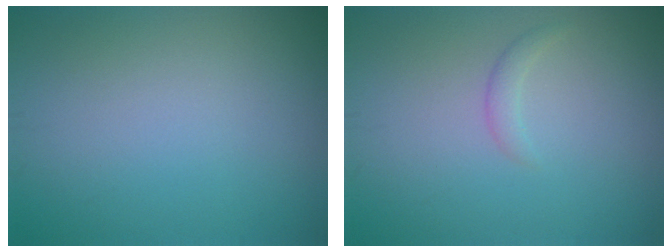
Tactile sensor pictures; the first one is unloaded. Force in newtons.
{"total": 1.0, "press": 1.0, "slide": 0.1}